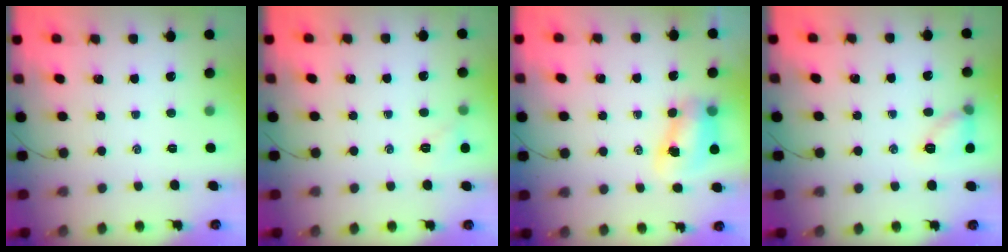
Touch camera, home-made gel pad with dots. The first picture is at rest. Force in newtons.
{"total": 5.2, "press": 5.0, "slide": 1.4}
{"total": 7.9, "press": 7.8, "slide": 1.1}
{"total": 8.3, "press": 8.3, "slide": 0.3}